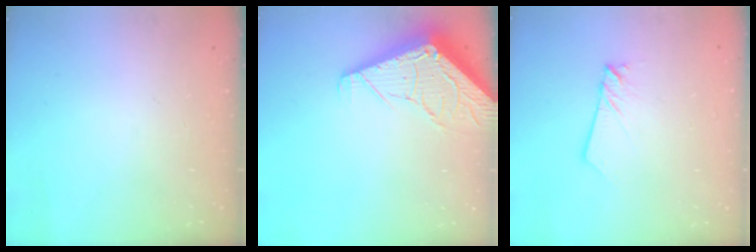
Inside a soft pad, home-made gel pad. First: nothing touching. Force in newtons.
{"total": 6.5, "press": 6.5, "slide": 0.7}
{"total": 1.9, "press": 1.9, "slide": 0.2}